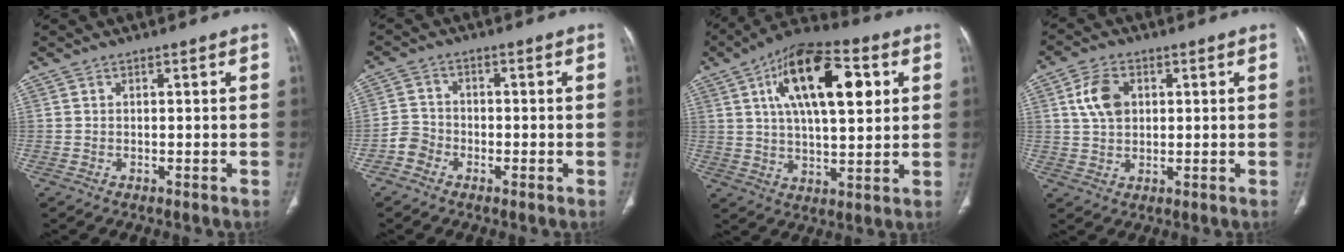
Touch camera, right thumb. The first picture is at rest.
{"total": 3.4, "force": [-2.0, 2.6, 0.8], "torque": [-0.004, 0.012, -0.051]}
{"total": 19.4, "force": [6.4, 8.4, 16.3], "torque": [-0.250, 0.000, 0.099]}
{"total": 6.8, "force": [1.8, 4.7, 4.6], "torque": [-0.078, 0.000, 0.034]}